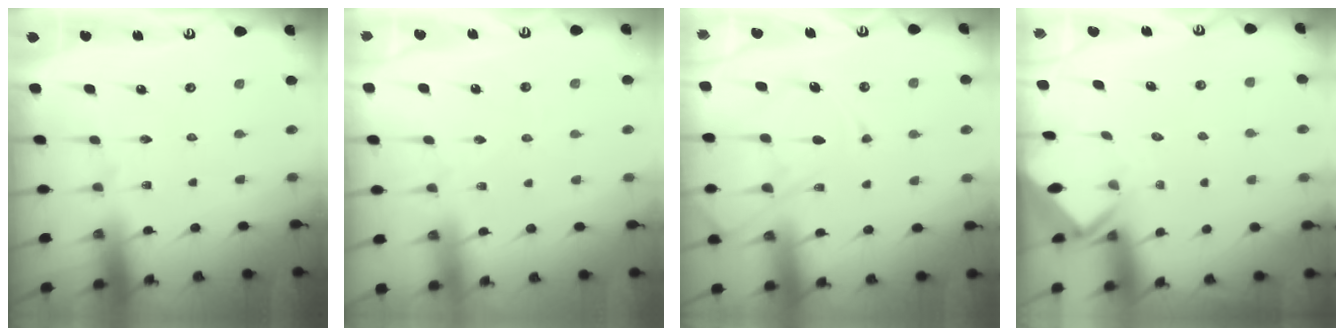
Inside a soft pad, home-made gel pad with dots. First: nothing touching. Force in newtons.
{"total": 3.6, "press": 3.5, "slide": 0.6}
{"total": 13.5, "press": 13.5, "slide": 1.3}
{"total": 2.8, "press": 2.8, "slide": 0.2}